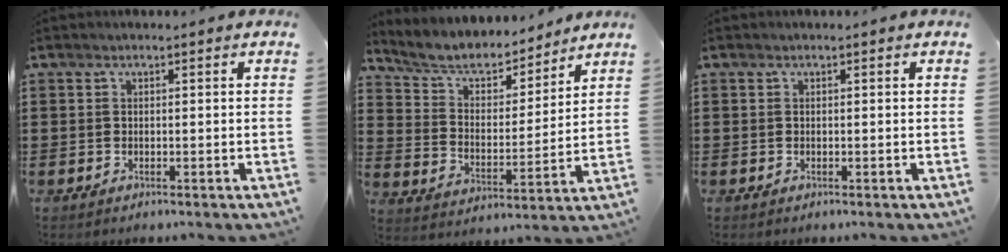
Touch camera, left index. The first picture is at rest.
{"total": 6.2, "force": [5.2, 2.4, 2.2], "torque": [-0.071, -0.027, 0.087]}
{"total": 0.0}